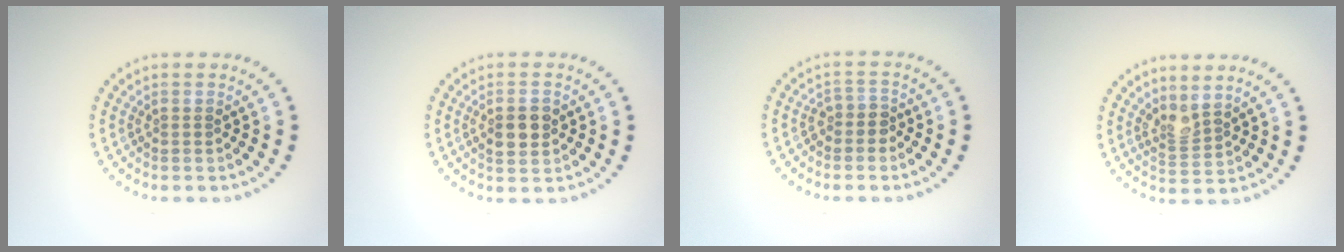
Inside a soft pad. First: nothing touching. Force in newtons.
{"total": 2.8, "press": 2.8, "slide": 0.2}
{"total": 1.6, "press": 1.2, "slide": 1.0}
{"total": 2.1, "press": 1.5, "slide": 1.4}